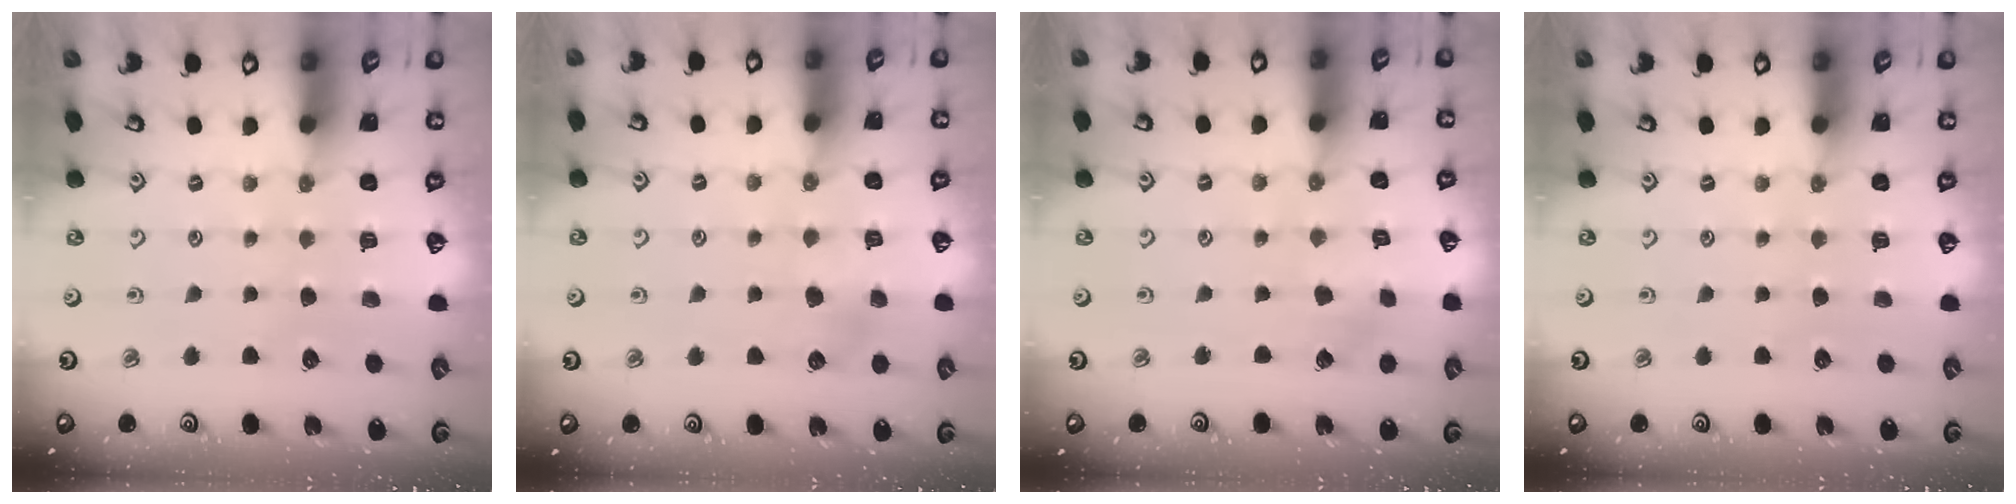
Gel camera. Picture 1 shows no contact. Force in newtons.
{"total": 4.2, "press": 4.2, "slide": 0.3}
{"total": 2.9, "press": 2.9, "slide": 0.2}
{"total": 0.0}